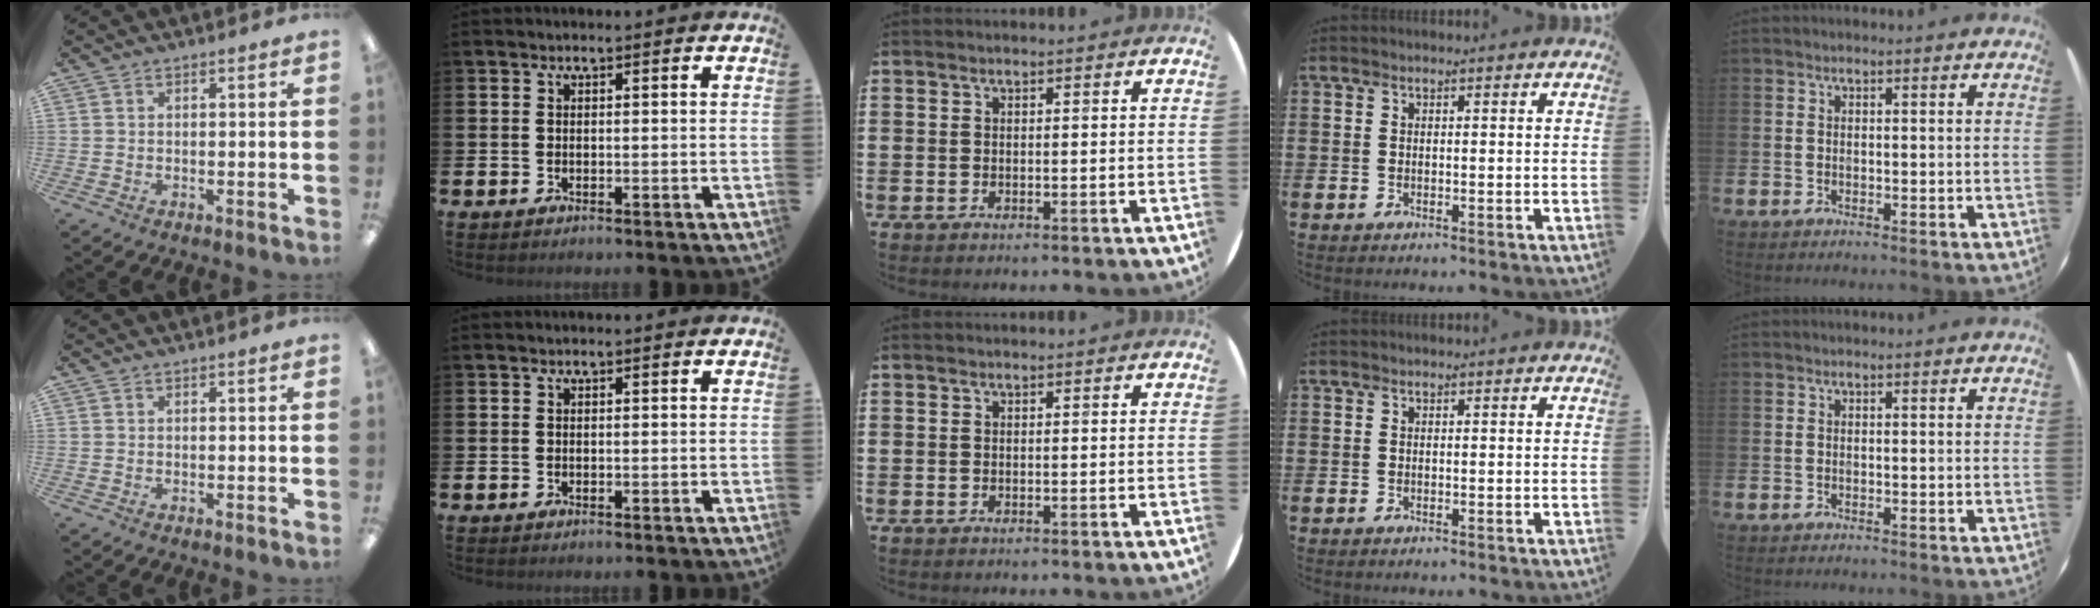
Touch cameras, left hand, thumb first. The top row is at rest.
{}